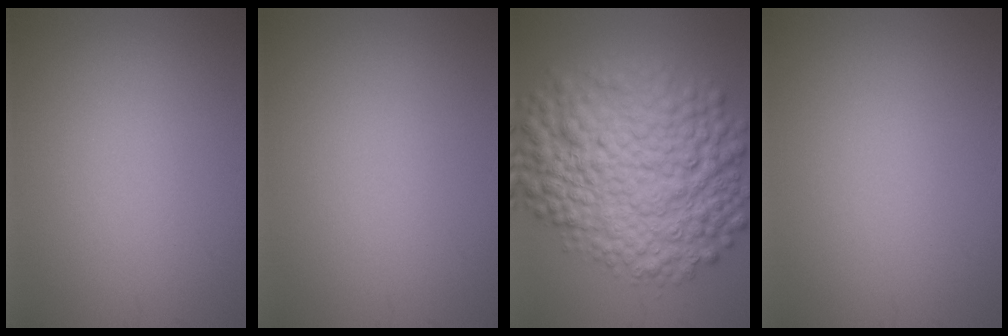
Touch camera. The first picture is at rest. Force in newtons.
{"total": 0.0}
{"total": 12.1, "press": 12.1, "slide": 0.1}
{"total": 0.0}